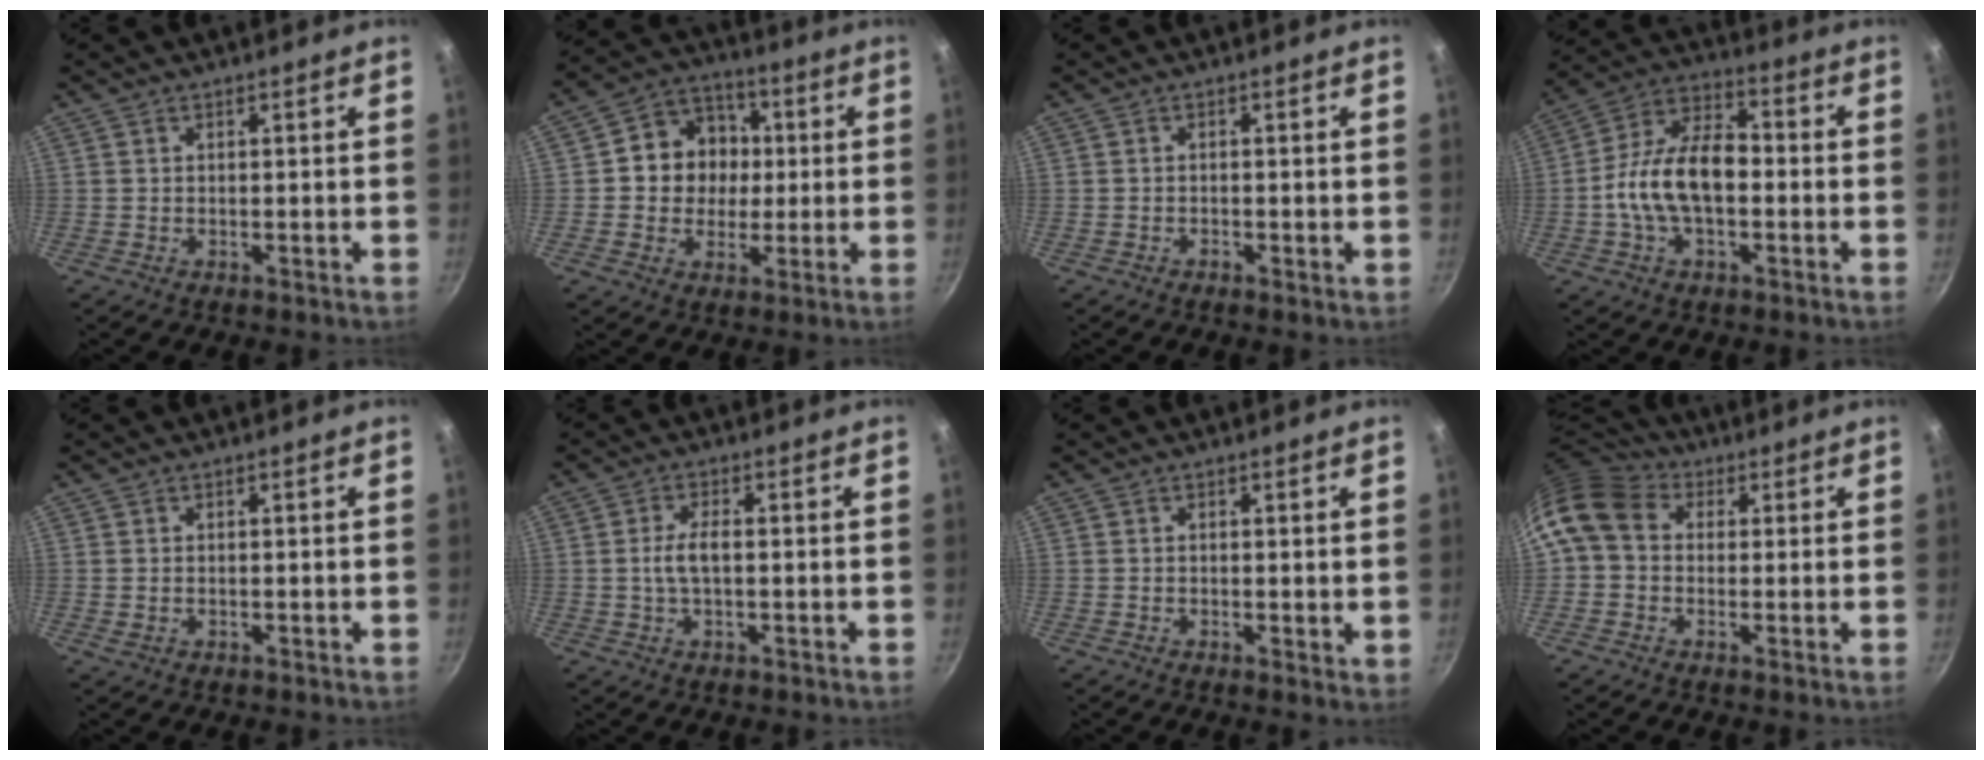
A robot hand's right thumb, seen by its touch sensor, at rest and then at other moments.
{"total": 11.5, "force": [0.8, 10.3, 5.1], "torque": [-0.038, 0.014, 0.002]}
{"total": 0.6, "force": [-0.4, 0.3, 0.4], "torque": [-0.006, 0.002, -0.008]}
{"total": 14.3, "force": [-1.9, 8.1, 11.6], "torque": [-0.191, 0.044, -0.049]}
{"total": 0.9, "force": [0.0, 0.6, 0.7], "torque": [-0.013, 0.000, 0.001]}
{"total": 4.2, "force": [-0.1, 1.7, 3.8], "torque": [-0.079, 0.011, -0.004]}
{"total": 1.5, "force": [0.3, 0.5, 1.3], "torque": [-0.019, -0.004, 0.002]}
{"total": 11.0, "force": [1.8, 8.8, 6.5], "torque": [-0.115, 0.024, 0.014]}